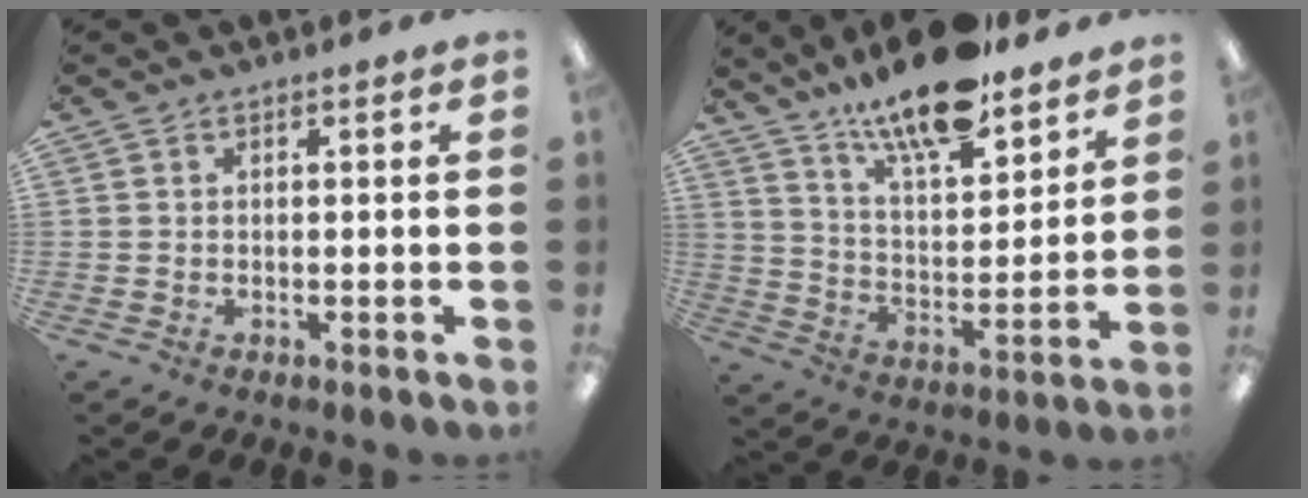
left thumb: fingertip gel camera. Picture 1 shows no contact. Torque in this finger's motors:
{"motor_torque": [1.14, 0.90, 1.47, -1.30, 0.23]}